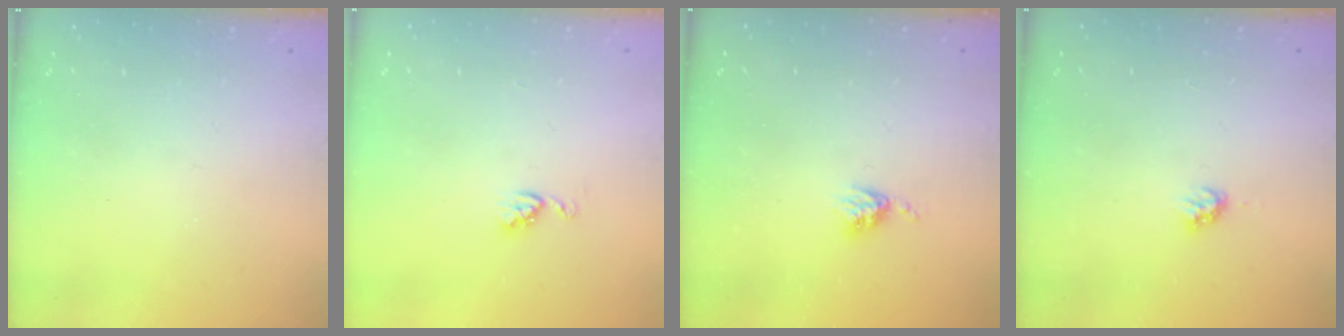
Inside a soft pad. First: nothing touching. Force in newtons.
{"total": 4.4, "press": 4.4, "slide": 0.4}
{"total": 3.3, "press": 3.3, "slide": 0.4}
{"total": 2.8, "press": 2.7, "slide": 0.3}